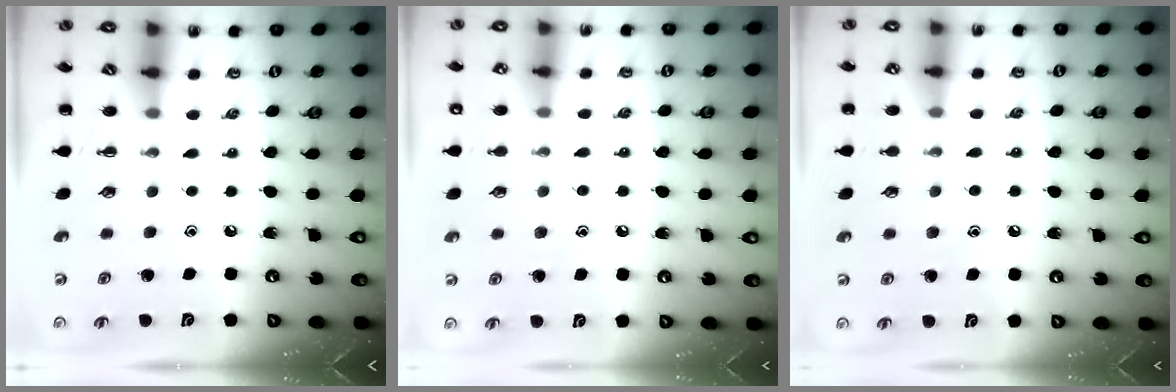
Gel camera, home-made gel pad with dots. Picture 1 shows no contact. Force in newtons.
{"total": 6.5, "press": 6.4, "slide": 1.4}
{"total": 6.9, "press": 6.6, "slide": 1.8}